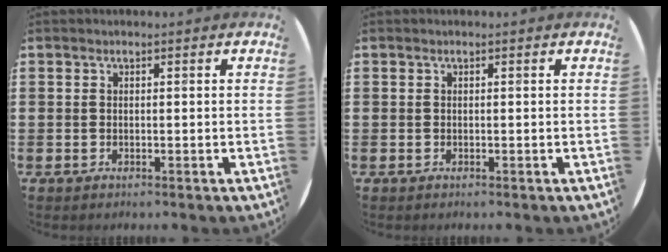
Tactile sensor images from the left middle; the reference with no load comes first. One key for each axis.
{"total": 0.0}